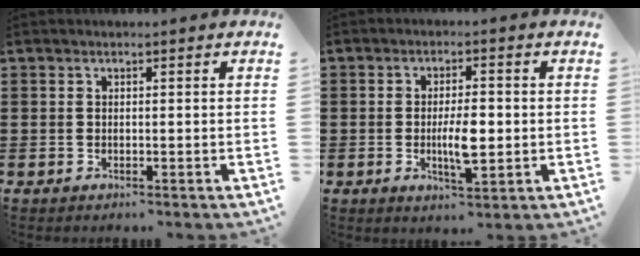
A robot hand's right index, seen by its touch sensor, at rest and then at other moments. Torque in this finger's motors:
{"motor_torque": [1.22, 0.28, 0.43, 0.10]}